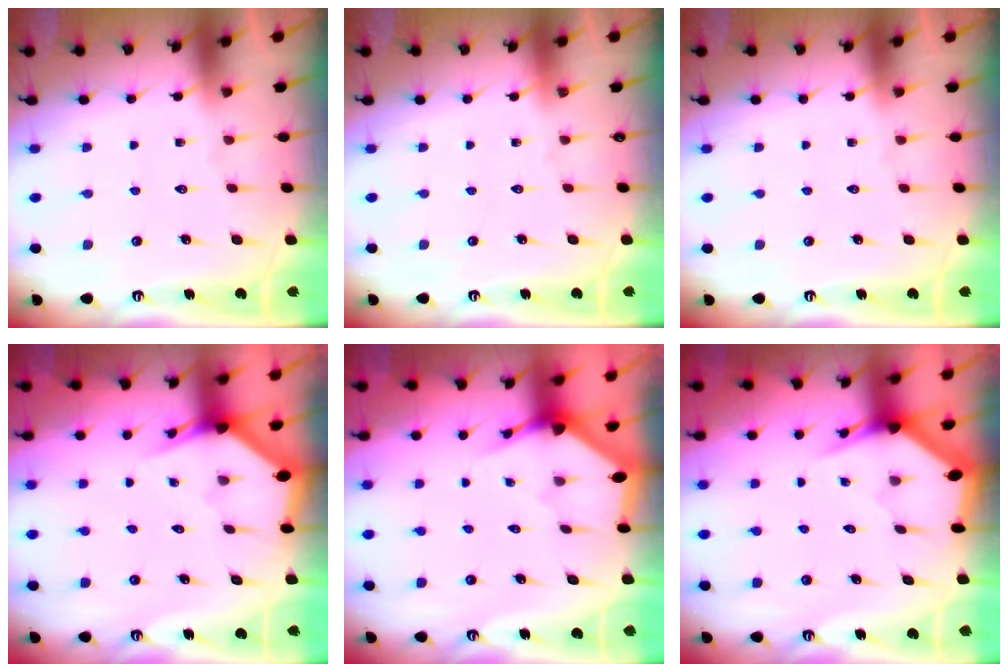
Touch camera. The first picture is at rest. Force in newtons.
{"total": 0.0}
{"total": 0.0}
{"total": 2.8, "press": 2.8, "slide": 0.2}
{"total": 3.1, "press": 3.1, "slide": 0.2}
{"total": 3.2, "press": 3.2, "slide": 0.1}